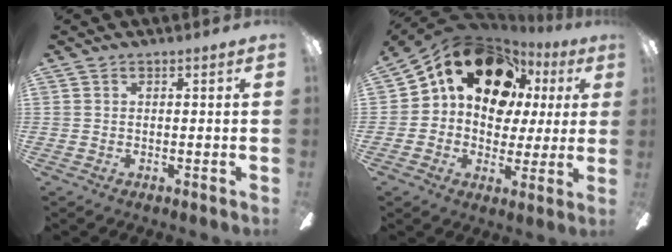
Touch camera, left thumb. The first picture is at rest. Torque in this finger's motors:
{"motor_torque": [0.08, 1.86, 1.61, -1.16, 0.22]}